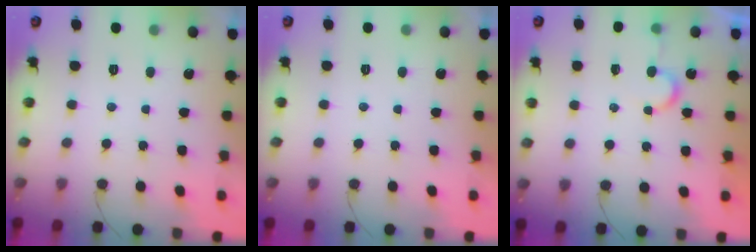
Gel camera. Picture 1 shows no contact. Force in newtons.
{"total": 1.9, "press": 1.9, "slide": 0.0}
{"total": 4.9, "press": 4.9, "slide": 0.3}